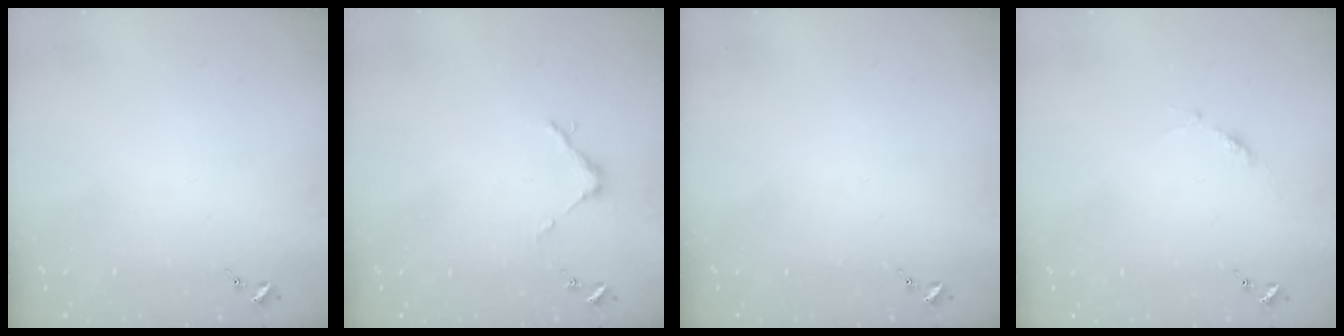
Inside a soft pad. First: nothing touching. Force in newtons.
{"total": 3.7, "press": 3.7, "slide": 0.3}
{"total": 0.0}
{"total": 4.7, "press": 4.7, "slide": 0.5}